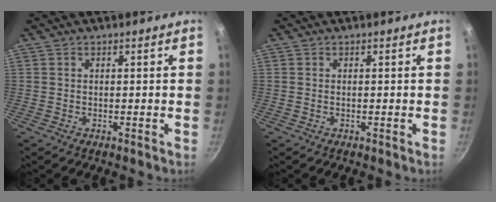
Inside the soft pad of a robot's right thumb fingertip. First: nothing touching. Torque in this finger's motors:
{"motor_torque": [-0.24, 0.11, 0.00, -0.11, 0.00]}